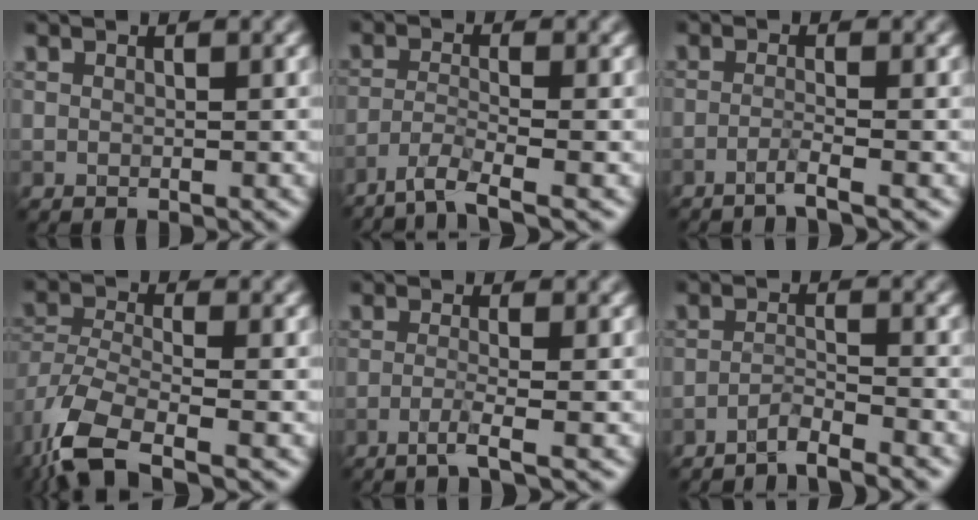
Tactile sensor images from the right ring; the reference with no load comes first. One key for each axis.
{"total": 3.5, "fx": -2.7, "fy": 0.4, "fz": 2.2, "tx": -0.040, "ty": -0.003, "tz": -0.062}
{"total": 1.7, "fx": -1.1, "fy": 0.1, "fz": 1.4, "tx": -0.016, "ty": 0.004, "tz": -0.034}
{"total": 8.2, "fx": -5.0, "fy": 3.5, "fz": 5.6, "tx": -0.117, "ty": -0.011, "tz": -0.102}
{"total": 2.2, "fx": -1.2, "fy": 0.1, "fz": 1.8, "tx": -0.027, "ty": 0.002, "tz": -0.038}
{"total": 2.3, "fx": -2.1, "fy": 0.1, "fz": 1.0, "tx": -0.012, "ty": 0.002, "tz": -0.049}